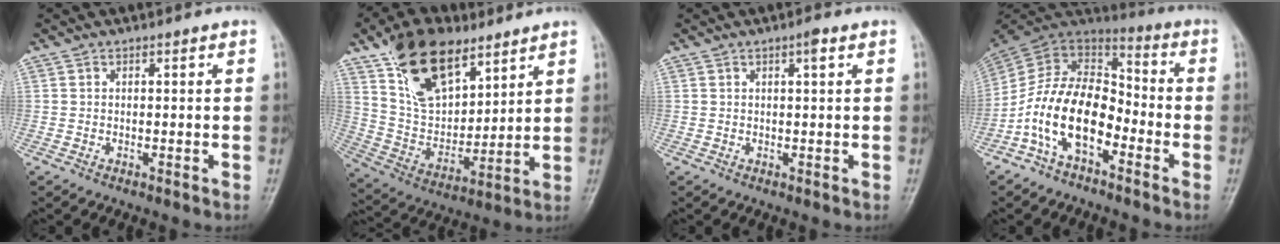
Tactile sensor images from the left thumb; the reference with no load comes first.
{"total": 18.3, "force": [11.2, 9.5, 11.0], "torque": [-0.153, -0.048, 0.216]}
{"total": 1.5, "force": [0.7, 0.1, 1.3], "torque": [-0.023, 0.000, 0.011]}
{"total": 15.5, "force": [-6.3, 8.8, 11.0], "torque": [-0.189, 0.068, -0.130]}